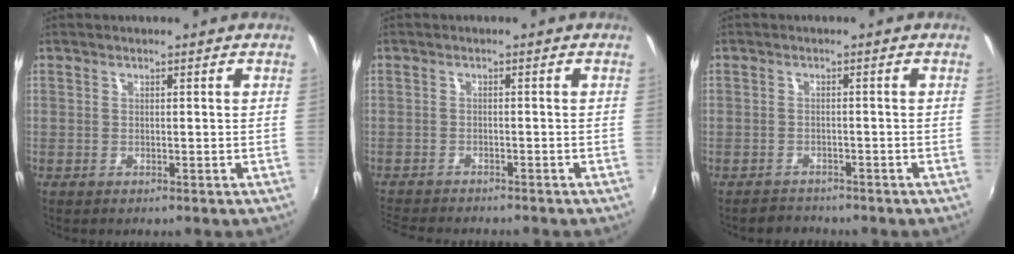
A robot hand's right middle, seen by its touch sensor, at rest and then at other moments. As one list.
[{"total": 7.1, "force": [-6.6, 1.1, 2.4], "torque": [-0.067, -0.019, -0.109]}, {"total": 2.7, "force": [-2.4, 1.1, -0.1], "torque": [-0.010, 0.004, -0.040]}]